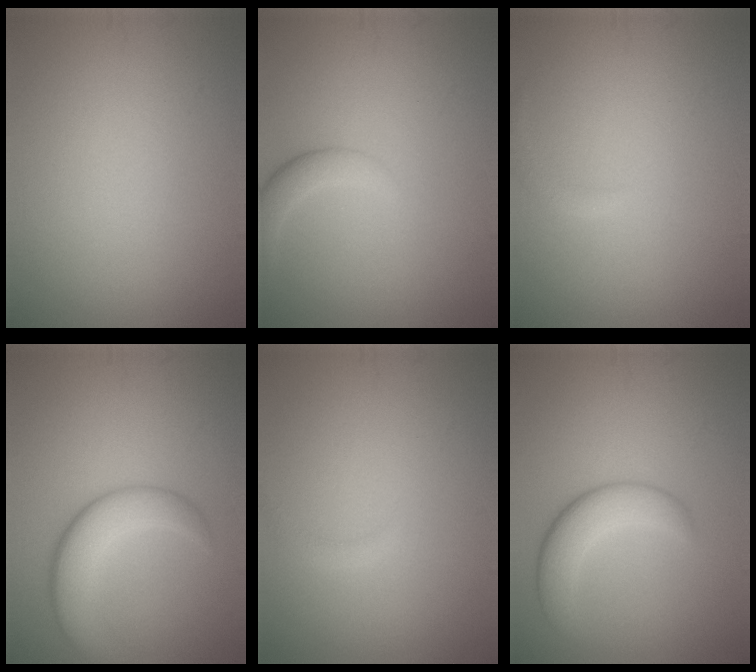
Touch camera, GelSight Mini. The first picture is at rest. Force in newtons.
{"total": 2.0, "press": 2.0, "slide": 0.2}
{"total": 1.0, "press": 1.0, "slide": 0.1}
{"total": 5.2, "press": 5.2, "slide": 0.3}
{"total": 0.8, "press": 0.8, "slide": 0.0}
{"total": 3.8, "press": 3.8, "slide": 0.2}